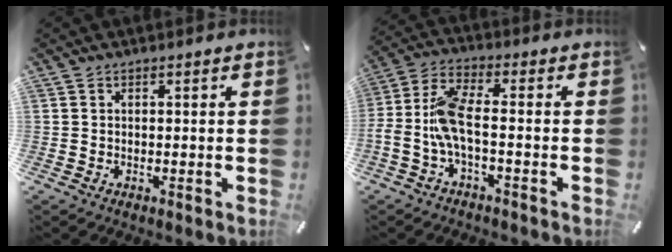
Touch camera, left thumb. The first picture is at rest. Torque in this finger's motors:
{"motor_torque": [-0.17, 1.47, 1.74, 0.76, 0.38]}